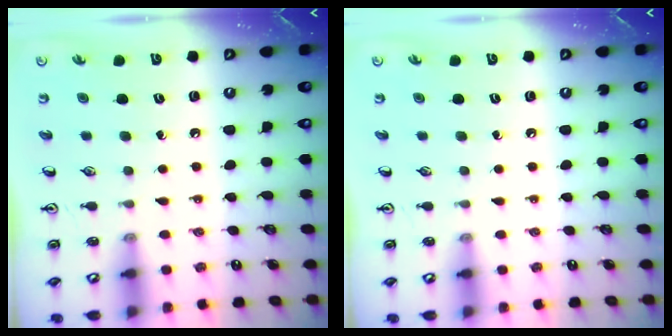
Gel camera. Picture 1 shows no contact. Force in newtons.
{"total": 0.0}